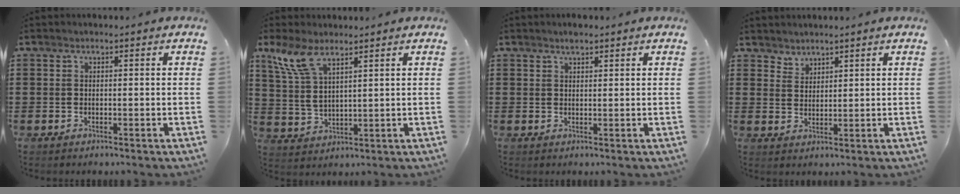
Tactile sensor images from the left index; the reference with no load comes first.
{"total": 7.3, "force": [5.1, 1.9, 4.8], "torque": [-0.115, -0.009, 0.091]}
{"total": 1.5, "force": [1.3, 0.4, 0.7], "torque": [-0.015, 0.001, 0.025]}
{"total": 2.5, "force": [2.3, 0.8, -0.3], "torque": [-0.001, -0.002, 0.046]}